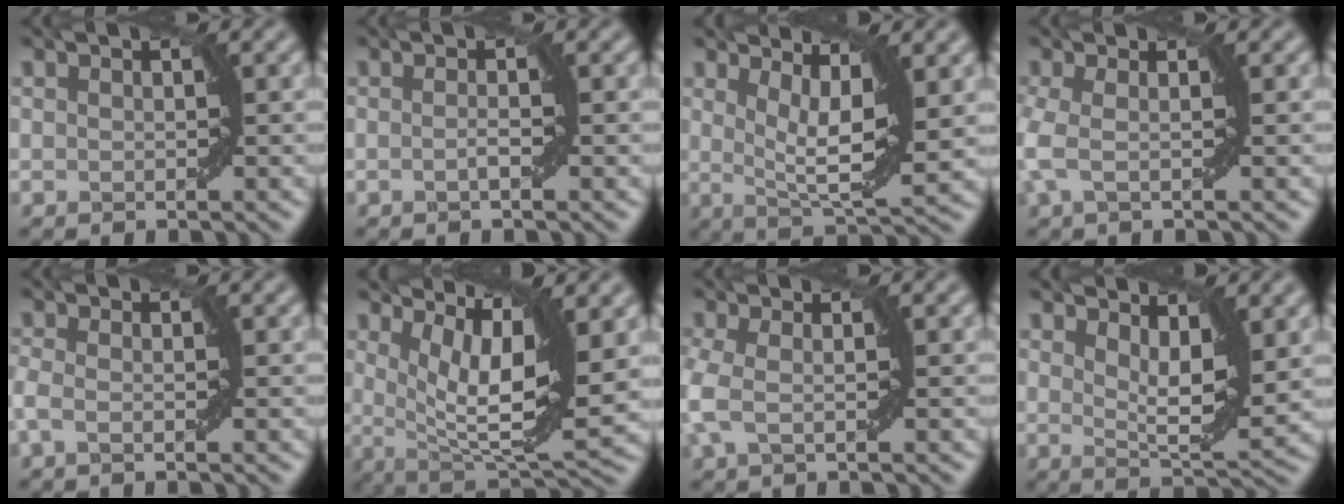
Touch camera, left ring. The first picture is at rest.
{"total": 1.0, "force": [-0.3, 0.0, 1.0], "torque": [-0.018, 0.000, -0.005]}
{"total": 6.1, "force": [2.1, 1.6, 5.5], "torque": [-0.089, -0.009, 0.039]}
{"total": 2.6, "force": [-0.1, 0.5, 2.5], "torque": [-0.063, 0.001, -0.008]}
{"total": 1.4, "force": [-0.3, 0.3, 1.4], "torque": [-0.030, -0.002, -0.010]}
{"total": 9.0, "force": [2.7, 2.5, 8.2], "torque": [-0.131, -0.006, 0.052]}
{"total": 2.8, "force": [-0.1, 0.8, 2.7], "torque": [-0.071, 0.003, -0.010]}
{"total": 4.8, "force": [2.2, 1.4, 4.0], "torque": [-0.063, -0.011, 0.040]}